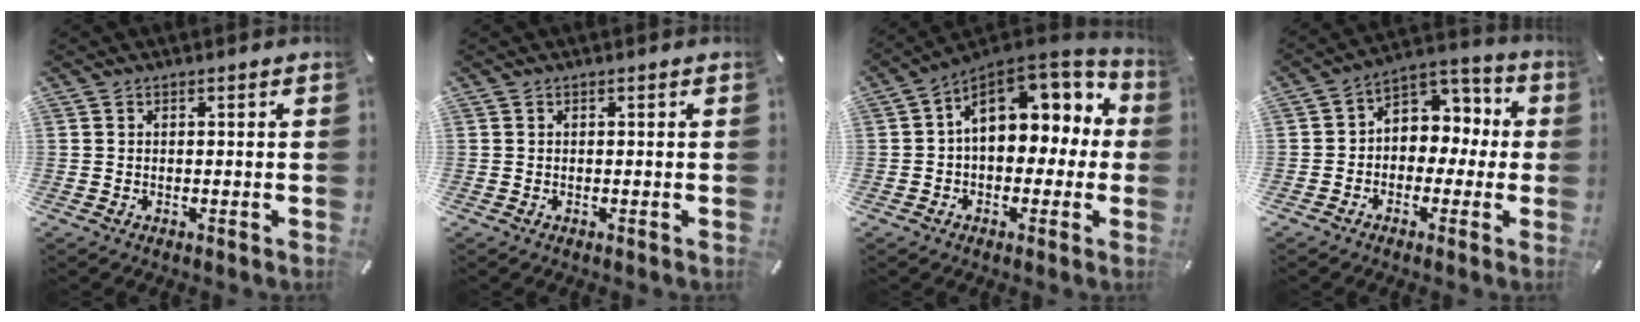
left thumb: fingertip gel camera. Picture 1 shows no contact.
{"total": 0.0}
{"total": 13.9, "force": [4.3, 9.5, 9.1], "torque": [-0.139, -0.025, 0.080]}
{"total": 7.5, "force": [-0.1, 7.1, 2.4], "torque": [-0.040, 0.000, 0.001]}